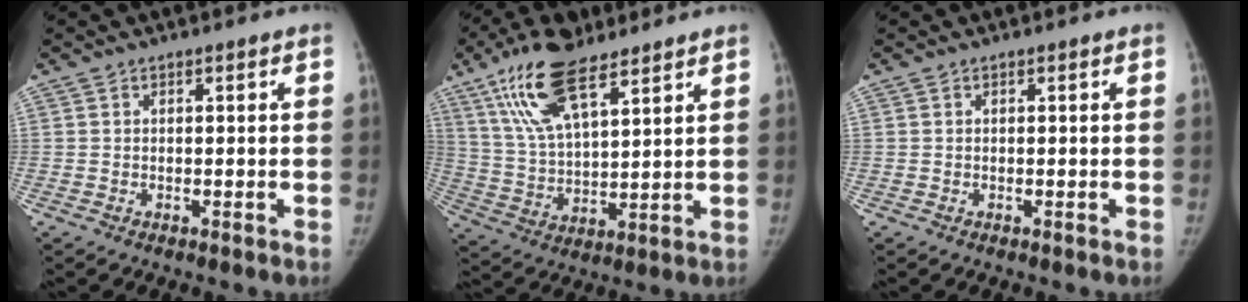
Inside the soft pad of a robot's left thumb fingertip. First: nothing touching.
{"total": 15.1, "force": [9.5, 5.6, 10.3], "torque": [-0.183, -0.027, 0.185]}
{"total": 0.0}